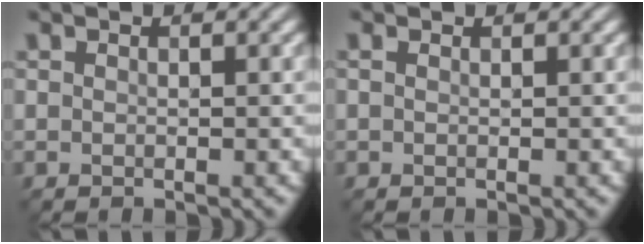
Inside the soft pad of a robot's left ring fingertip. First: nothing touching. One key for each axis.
{"total": 0.9, "fx": 0.6, "fy": 0.4, "fz": 0.5, "tx": -0.014, "ty": -0.001, "tz": 0.003}